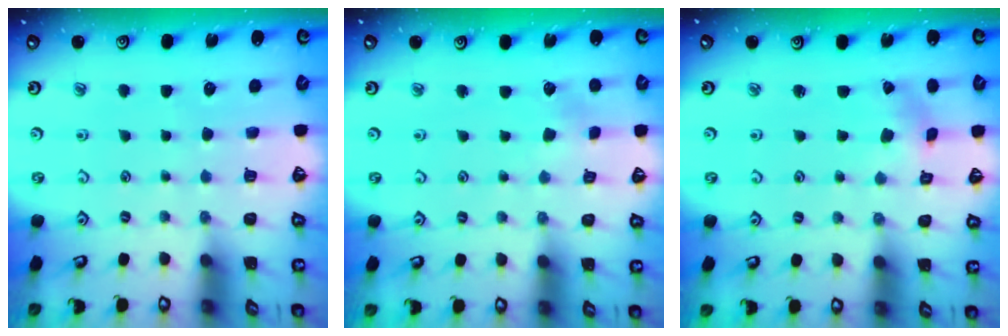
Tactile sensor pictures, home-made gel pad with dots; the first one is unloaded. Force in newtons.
{"total": 1.6, "press": 1.6, "slide": 0.2}
{"total": 1.5, "press": 1.5, "slide": 0.2}